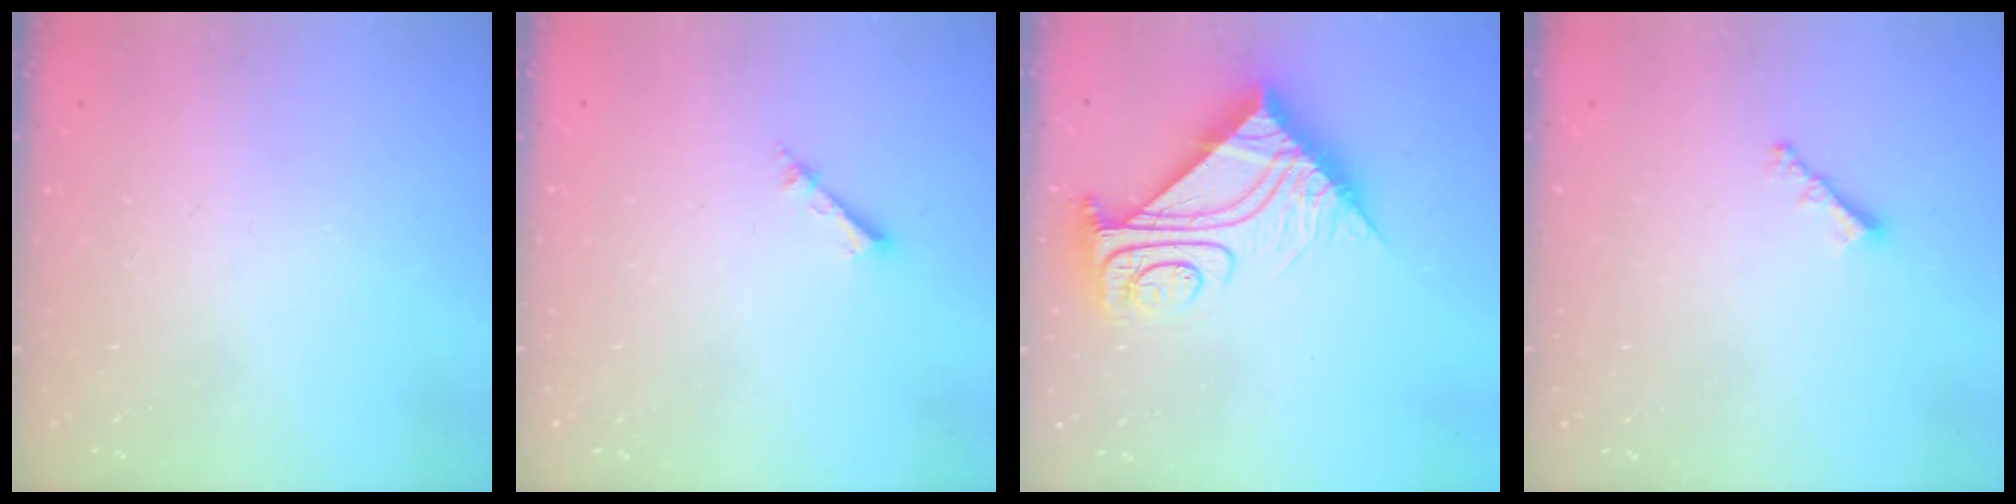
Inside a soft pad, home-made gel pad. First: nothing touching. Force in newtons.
{"total": 2.1, "press": 2.1, "slide": 0.3}
{"total": 13.0, "press": 13.0, "slide": 1.0}
{"total": 2.2, "press": 2.2, "slide": 0.5}